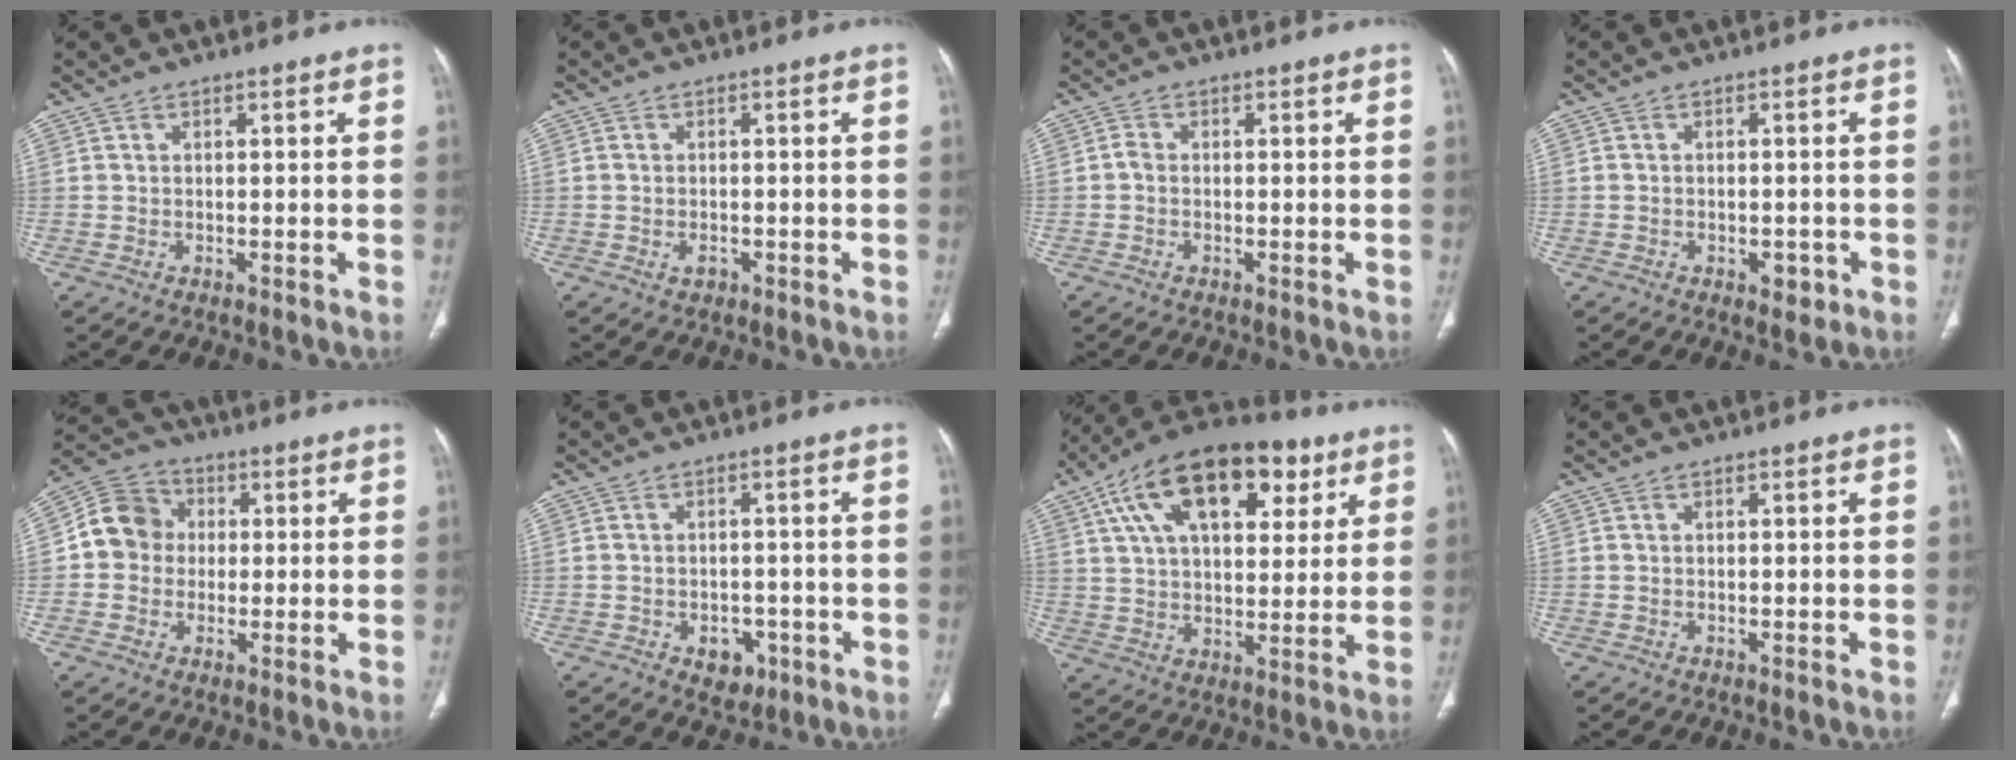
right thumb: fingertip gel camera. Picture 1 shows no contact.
{"total": 1.5, "force": [-0.6, 1.1, 0.8], "torque": [-0.015, 0.006, -0.007]}
{"total": 1.2, "force": [-0.3, 0.8, 0.8], "torque": [-0.016, 0.001, -0.010]}
{"total": 2.7, "force": [-1.1, 1.7, 1.7], "torque": [-0.014, 0.003, -0.010]}
{"total": 9.2, "force": [0.4, 8.4, 3.7], "torque": [-0.045, 0.023, -0.006]}
{"total": 4.8, "force": [-2.1, 3.5, 2.6], "torque": [-0.014, 0.010, -0.019]}
{"total": 23.6, "force": [10.3, 12.8, 16.9], "torque": [-0.260, 0.007, 0.167]}
{"total": 0.0}